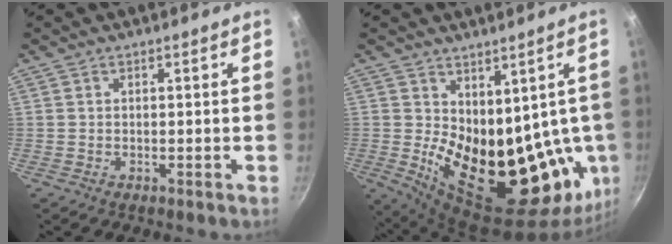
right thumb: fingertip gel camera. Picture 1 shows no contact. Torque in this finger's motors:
{"motor_torque": [0.81, 4.20, 2.45, 0.32, 0.59]}